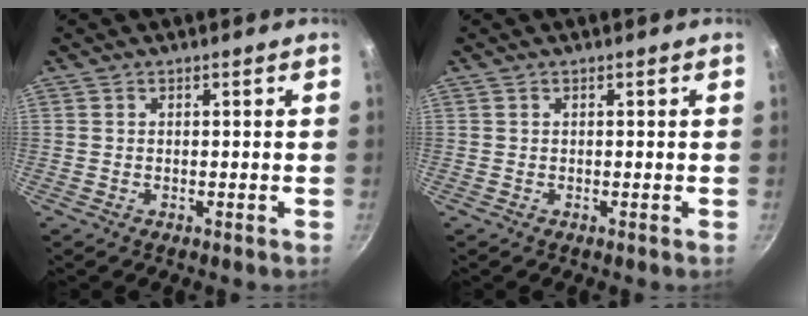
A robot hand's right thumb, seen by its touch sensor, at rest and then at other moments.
{"total": 0.0}